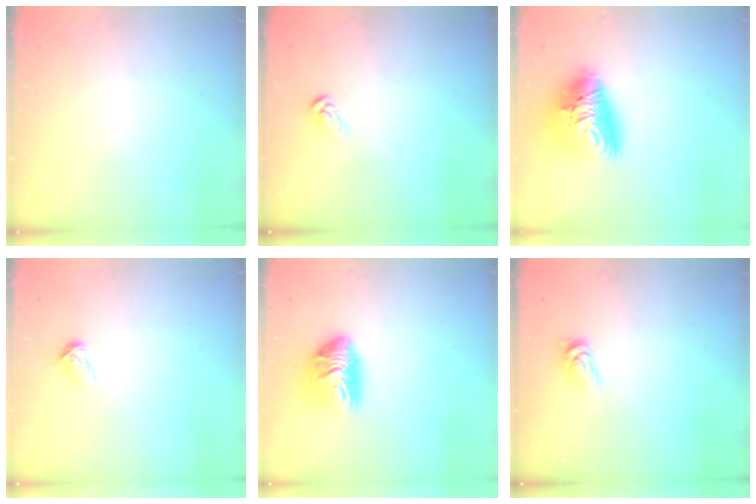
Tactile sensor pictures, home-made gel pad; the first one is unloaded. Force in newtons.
{"total": 3.7, "press": 3.7, "slide": 0.3}
{"total": 15.5, "press": 15.5, "slide": 1.6}
{"total": 3.9, "press": 3.9, "slide": 0.1}
{"total": 11.7, "press": 11.7, "slide": 1.1}
{"total": 2.6, "press": 2.6, "slide": 0.4}